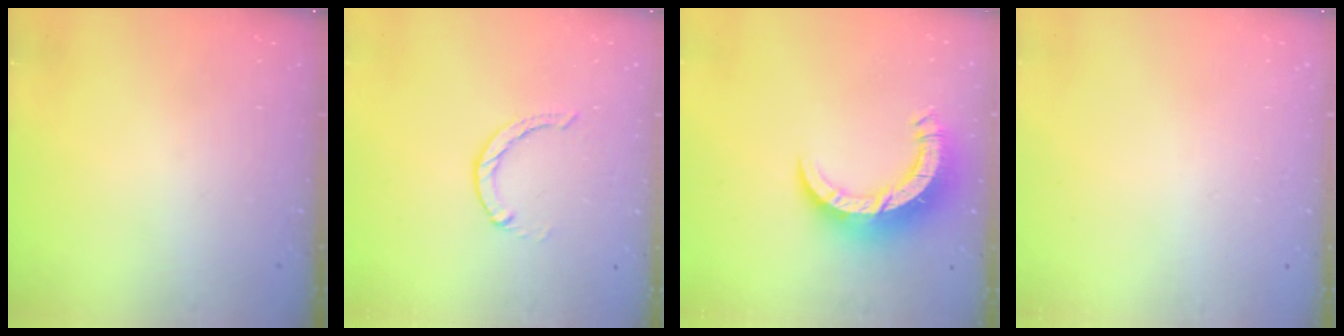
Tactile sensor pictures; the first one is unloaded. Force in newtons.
{"total": 0.0}
{"total": 10.0, "press": 9.9, "slide": 1.2}
{"total": 2.7, "press": 2.7, "slide": 0.2}